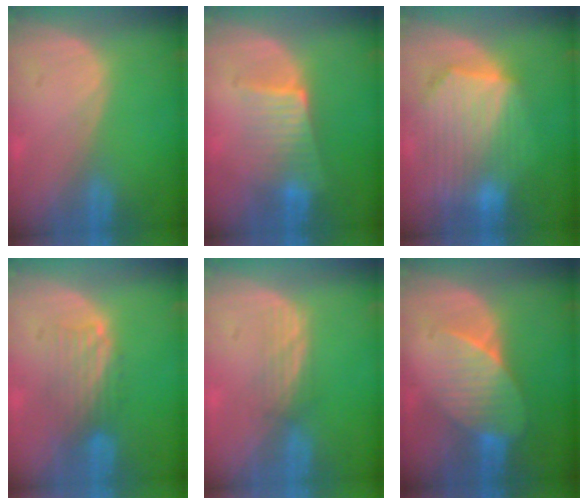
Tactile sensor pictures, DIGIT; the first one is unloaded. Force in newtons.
{"total": 6.4, "press": 5.8, "slide": 2.9}
{"total": 10.4, "press": 9.1, "slide": 5.1}
{"total": 4.8, "press": 4.2, "slide": 2.5}
{"total": 2.4, "press": 2.3, "slide": 0.6}
{"total": 7.3, "press": 6.9, "slide": 2.5}